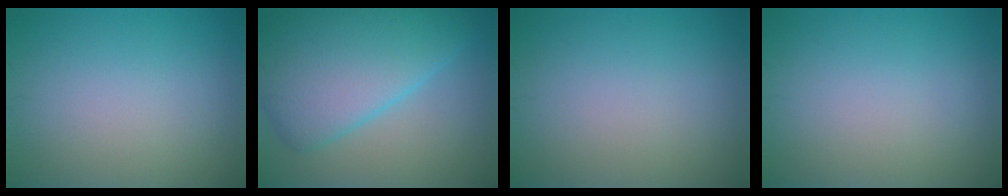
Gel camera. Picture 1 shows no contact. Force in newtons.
{"total": 9.1, "press": 9.1, "slide": 0.0}
{"total": 0.0}
{"total": 0.0}